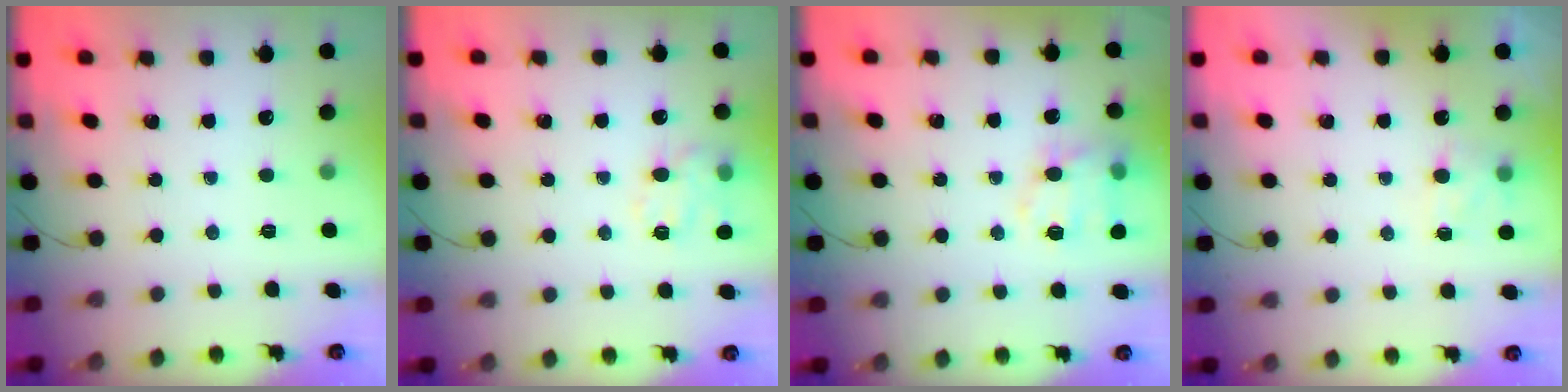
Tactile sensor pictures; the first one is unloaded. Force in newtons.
{"total": 11.6, "press": 11.5, "slide": 1.7}
{"total": 14.0, "press": 13.8, "slide": 2.2}
{"total": 6.3, "press": 6.1, "slide": 1.6}